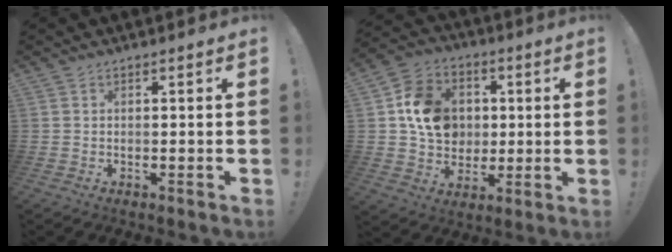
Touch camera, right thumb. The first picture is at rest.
{"total": 14.9, "force": [2.1, 12.8, 7.5], "torque": [-0.108, 0.009, 0.051]}